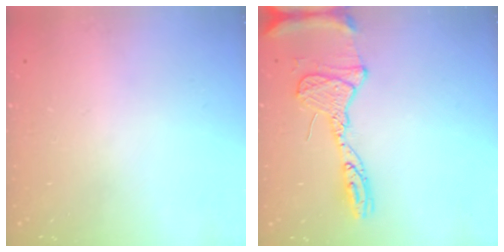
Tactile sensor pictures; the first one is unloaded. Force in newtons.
{"total": 15.5, "press": 15.4, "slide": 1.2}